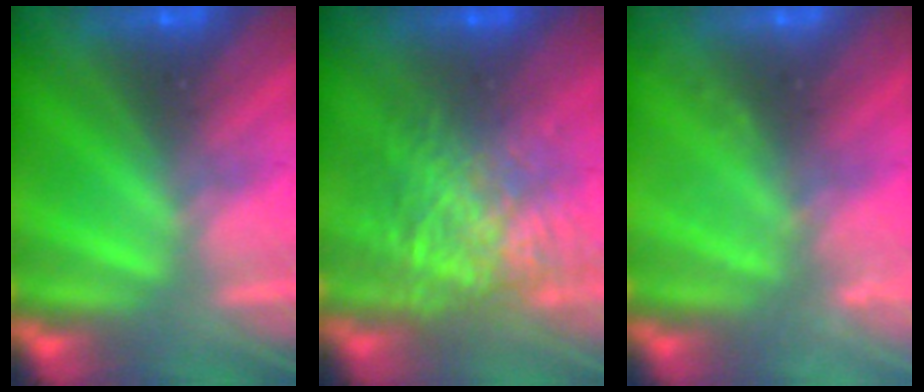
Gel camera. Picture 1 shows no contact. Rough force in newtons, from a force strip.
{"total": 10.4}
{"total": 2.2}